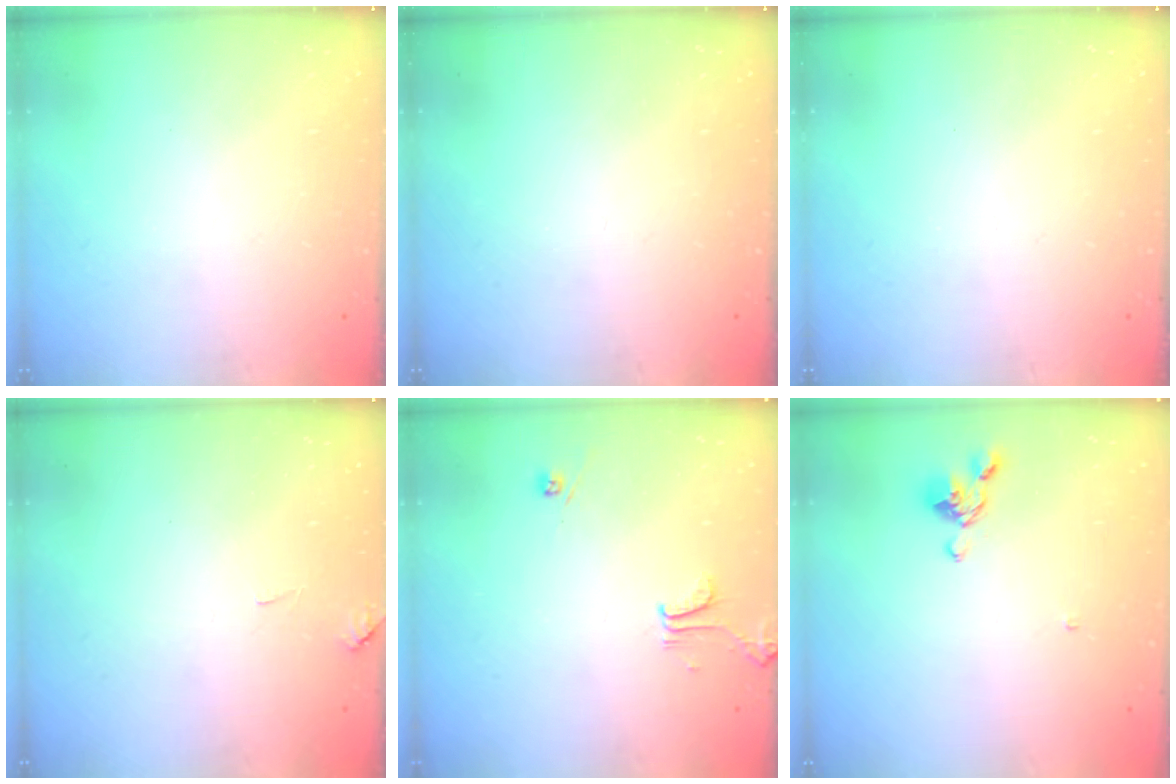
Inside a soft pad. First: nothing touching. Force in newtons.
{"total": 0.0}
{"total": 0.0}
{"total": 2.9, "press": 2.9, "slide": 0.3}
{"total": 0.6, "press": 0.5, "slide": 0.4}
{"total": 5.4, "press": 5.4, "slide": 0.5}